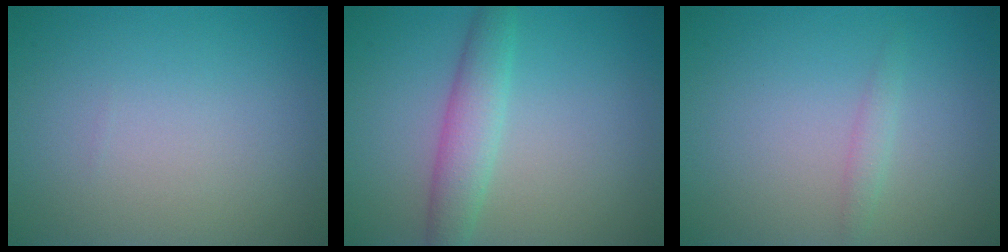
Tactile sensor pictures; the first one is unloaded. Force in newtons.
{"total": 3.4, "press": 3.4, "slide": 0.0}
{"total": 1.0, "press": 1.0, "slide": 0.0}